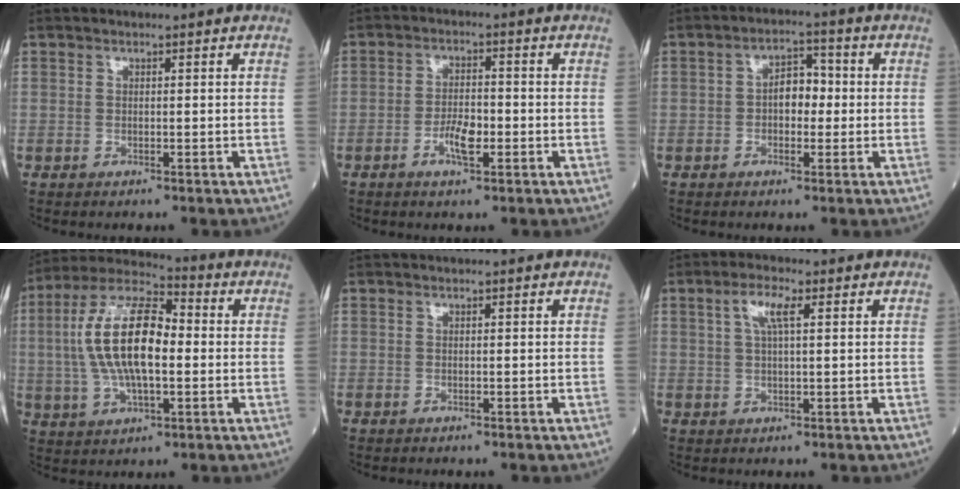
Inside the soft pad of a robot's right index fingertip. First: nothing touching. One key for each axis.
{"total": 4.3, "fx": -1.7, "fy": 1.4, "fz": 3.7, "tx": -0.072, "ty": 0.004, "tz": -0.031}
{"total": 4.7, "fx": -0.2, "fy": 2.8, "fz": 3.8, "tx": -0.061, "ty": 0.019, "tz": -0.006}
{"total": 15.0, "fx": 0.5, "fy": 5.5, "fz": 13.9, "tx": -0.287, "ty": 0.020, "tz": 0.006}
{"total": 0.0}
{"total": 4.1, "fx": 1.5, "fy": 0.8, "fz": 3.7, "tx": -0.077, "ty": 0.010, "tz": 0.030}